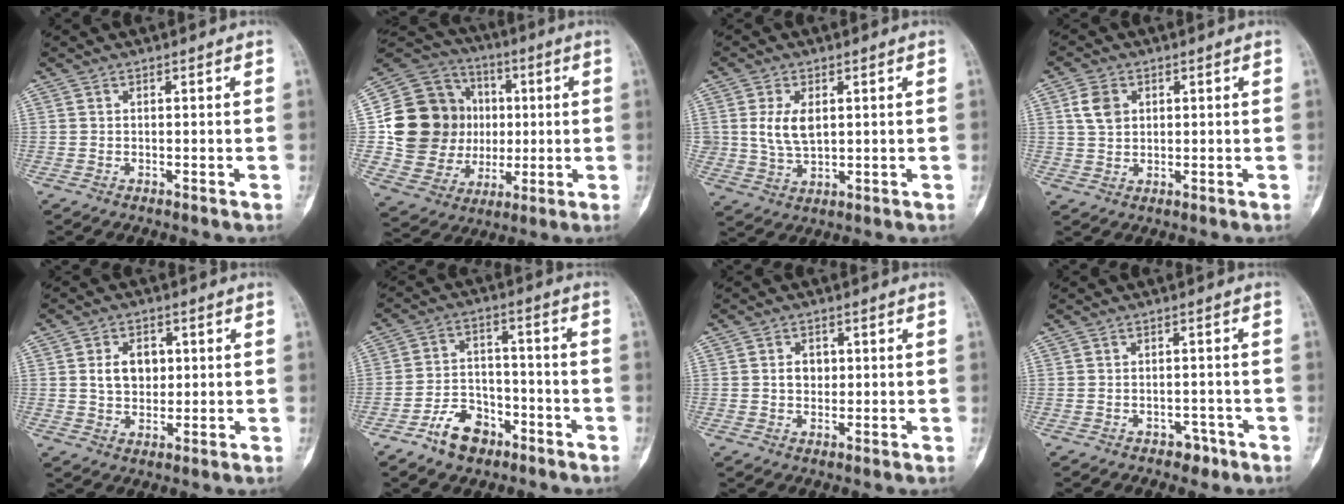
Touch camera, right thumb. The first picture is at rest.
{"total": 21.7, "force": [1.5, 18.8, 10.7], "torque": [-0.157, 0.030, 0.046]}
{"total": 6.5, "force": [1.4, 3.9, 5.0], "torque": [-0.087, -0.008, 0.036]}
{"total": 4.8, "force": [1.6, 3.7, 2.7], "torque": [-0.035, -0.001, 0.030]}
{"total": 6.6, "force": [1.2, 4.9, 4.3], "torque": [-0.048, -0.004, 0.021]}
{"total": 8.8, "force": [-5.5, 5.6, 4.1], "torque": [-0.046, 0.045, -0.096]}
{"total": 3.2, "force": [0.4, 2.5, 1.9], "torque": [-0.014, 0.003, 0.007]}
{"total": 2.7, "force": [-1.7, 1.9, 1.0], "torque": [-0.001, 0.014, -0.019]}